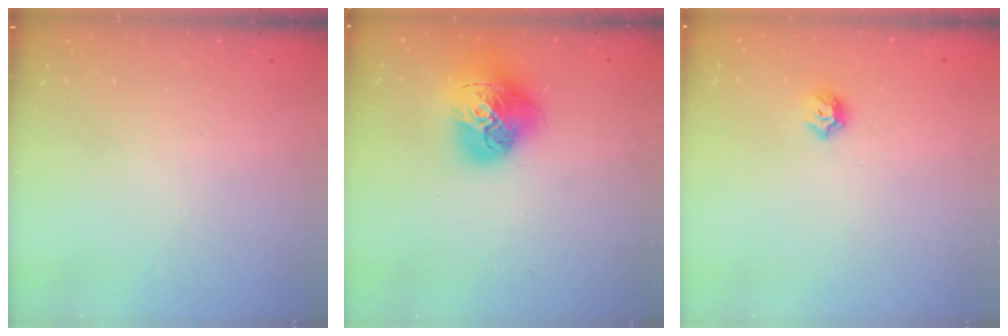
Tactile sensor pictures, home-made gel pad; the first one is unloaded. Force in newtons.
{"total": 17.5, "press": 17.4, "slide": 2.0}
{"total": 5.6, "press": 5.5, "slide": 0.9}